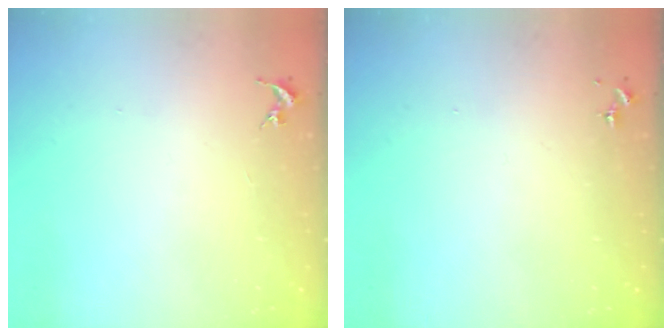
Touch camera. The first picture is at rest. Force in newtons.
{"total": 0.0}